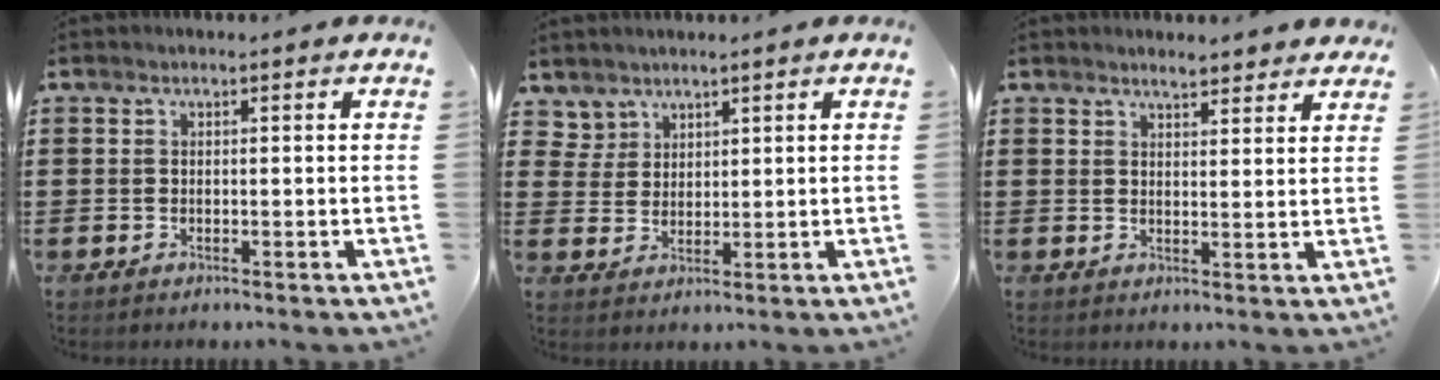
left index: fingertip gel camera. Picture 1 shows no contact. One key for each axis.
{"total": 3.4, "fx": 2.5, "fy": 2.3, "fz": 0.1, "tx": -0.016, "ty": 0.004, "tz": 0.048}
{"total": 2.9, "fx": 2.8, "fy": 0.3, "fz": 0.8, "tx": -0.022, "ty": -0.002, "tz": 0.051}